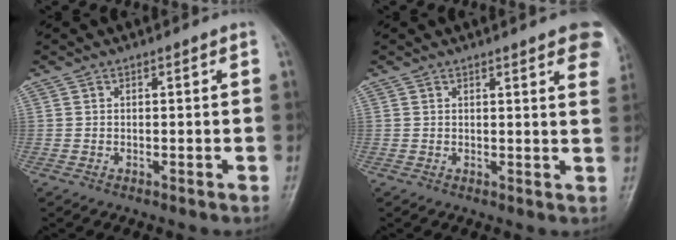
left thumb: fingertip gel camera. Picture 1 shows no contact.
{"total": 9.1, "force": [5.8, 2.0, 6.7], "torque": [-0.057, -0.013, 0.056]}